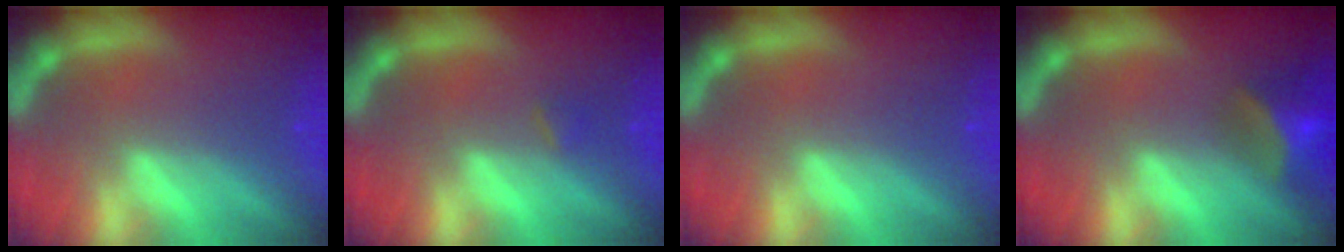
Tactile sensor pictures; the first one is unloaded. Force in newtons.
{"total": 0.9}
{"total": 0.0}
{"total": 6.5}